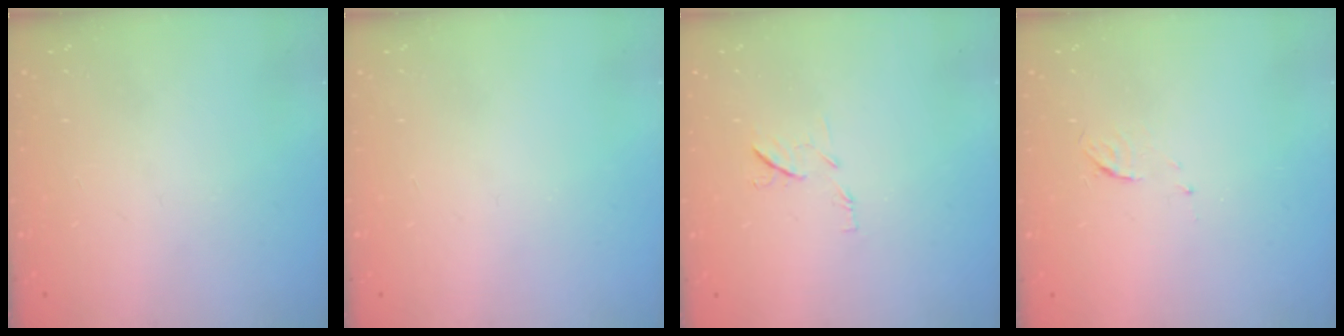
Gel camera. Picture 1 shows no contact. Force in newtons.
{"total": 0.0}
{"total": 6.5, "press": 6.5, "slide": 0.7}
{"total": 3.9, "press": 3.9, "slide": 0.4}